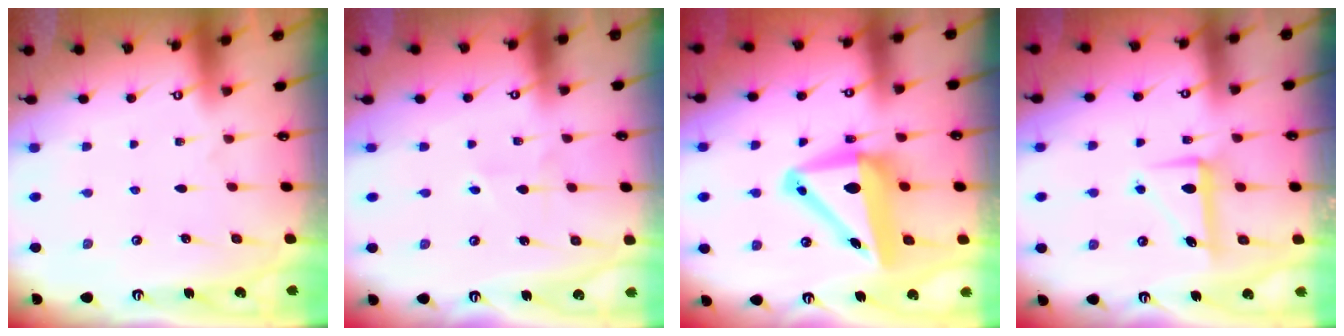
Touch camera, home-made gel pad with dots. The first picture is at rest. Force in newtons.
{"total": 1.7, "press": 1.7, "slide": 0.2}
{"total": 12.1, "press": 11.9, "slide": 2.3}
{"total": 8.0, "press": 8.0, "slide": 0.7}